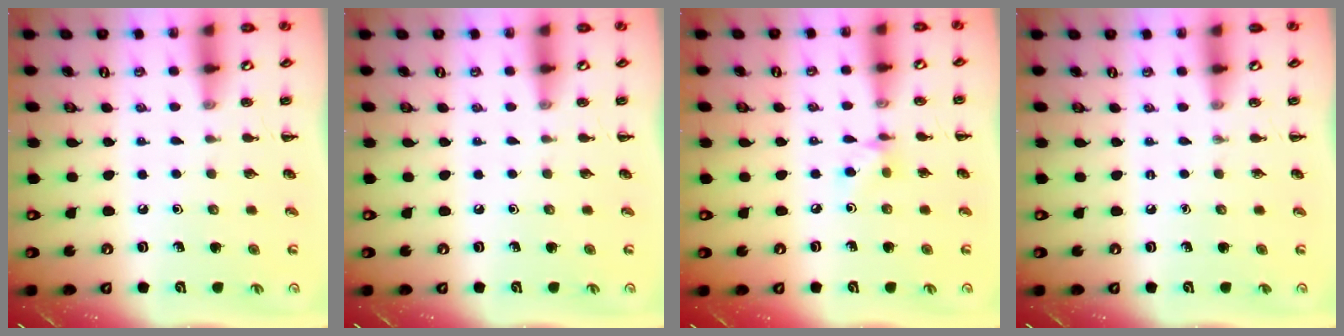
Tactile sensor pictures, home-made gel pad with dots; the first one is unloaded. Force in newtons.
{"total": 0.0}
{"total": 5.2, "press": 5.1, "slide": 1.1}
{"total": 0.0}